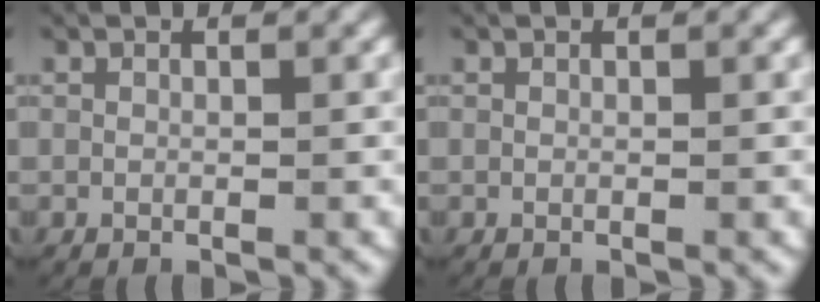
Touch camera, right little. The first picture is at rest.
{"total": 0.0}